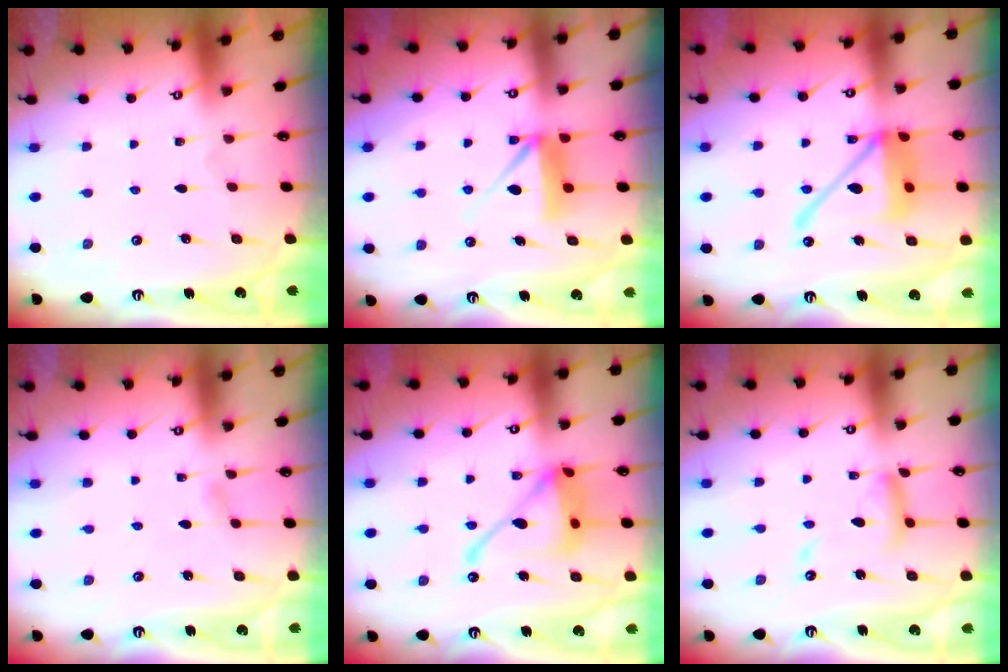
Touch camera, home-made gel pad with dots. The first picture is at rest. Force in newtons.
{"total": 10.0, "press": 10.0, "slide": 0.3}
{"total": 16.3, "press": 16.2, "slide": 2.2}
{"total": 2.0, "press": 2.0, "slide": 0.3}
{"total": 16.5, "press": 16.5, "slide": 1.6}
{"total": 12.1, "press": 12.1, "slide": 1.1}